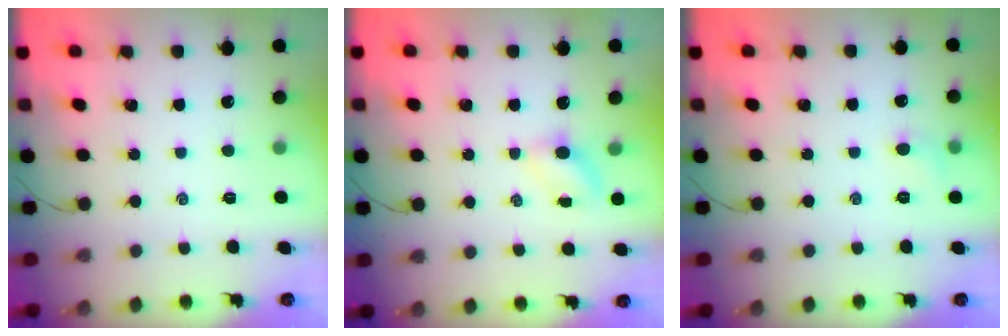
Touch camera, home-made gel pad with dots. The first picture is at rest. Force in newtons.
{"total": 3.5, "press": 3.4, "slide": 1.0}
{"total": 4.8, "press": 4.6, "slide": 1.3}